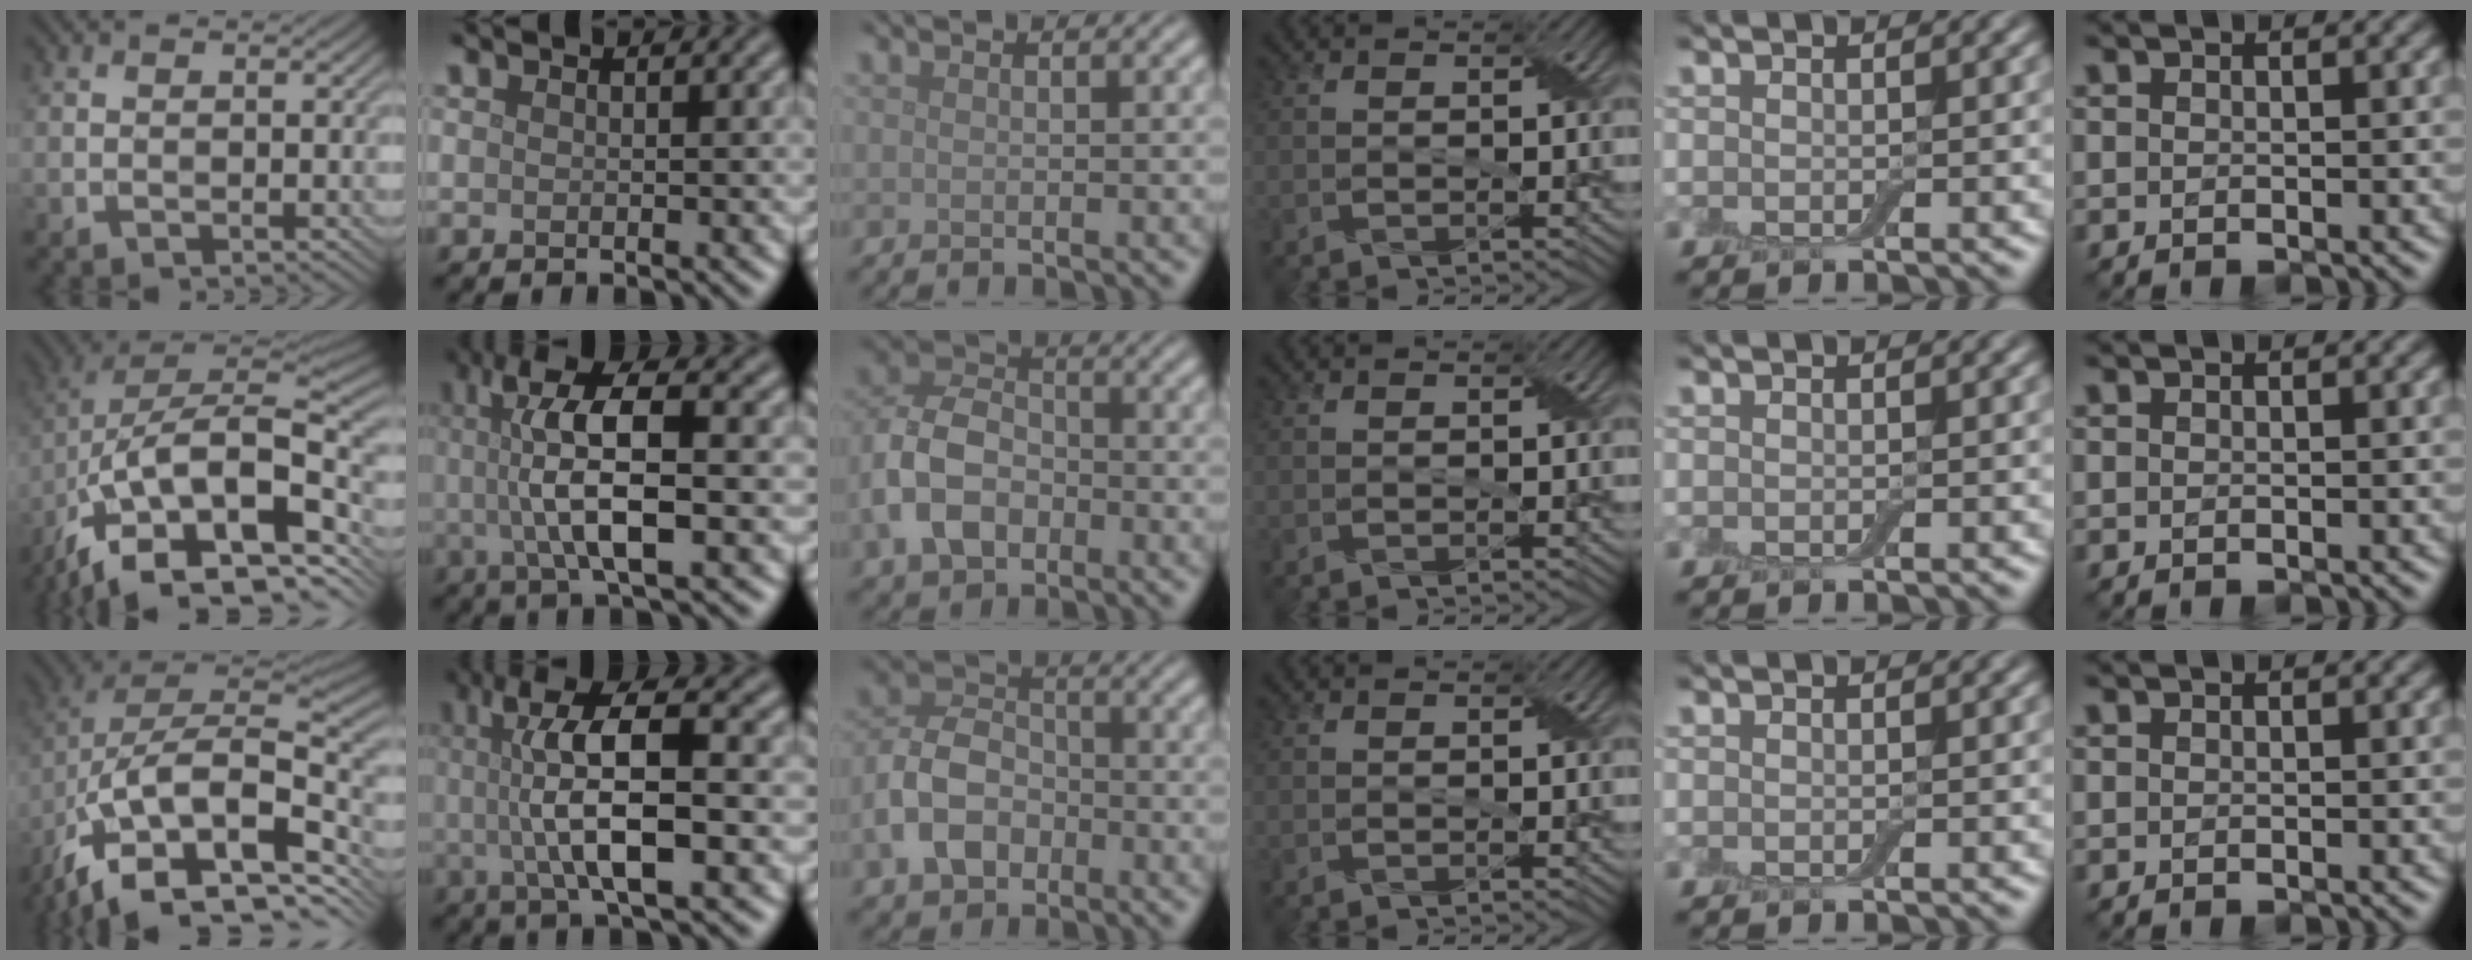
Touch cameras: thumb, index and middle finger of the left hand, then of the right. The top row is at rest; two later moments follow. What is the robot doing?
{"motion": "wrap", "object": "adhesive wrap"}